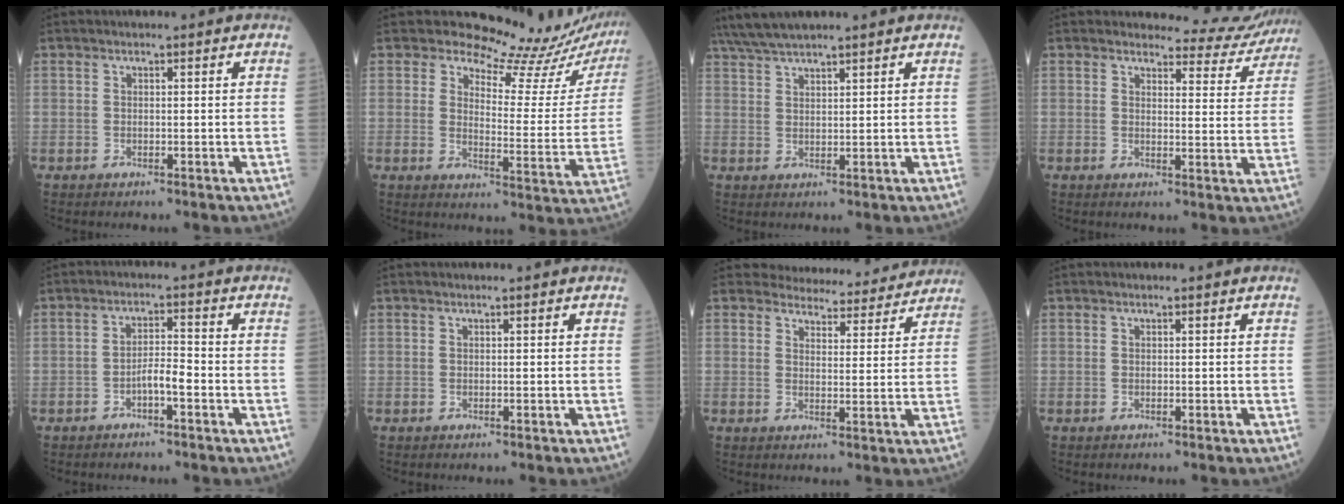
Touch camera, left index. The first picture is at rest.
{"total": 16.7, "force": [16.4, 3.2, 1.4], "torque": [0.003, -0.101, 0.169]}
{"total": 6.8, "force": [6.1, 0.1, 3.2], "torque": [-0.063, 0.035, 0.115]}
{"total": 7.8, "force": [7.6, 1.7, -0.4], "torque": [0.015, -0.025, 0.074]}
{"total": 3.1, "force": [-1.6, 0.4, 2.6], "torque": [-0.046, 0.006, -0.030]}
{"total": 0.0}
{"total": 11.4, "force": [11.0, 2.9, 1.1], "torque": [0.007, -0.003, 0.123]}
{"total": 0.0}